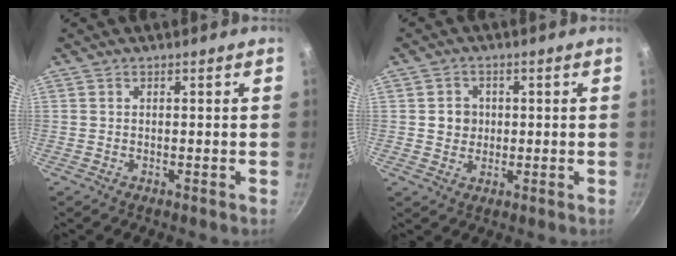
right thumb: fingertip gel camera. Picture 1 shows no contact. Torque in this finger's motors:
{"motor_torque": [0.22, 0.52, 0.49, -0.38, -0.02]}